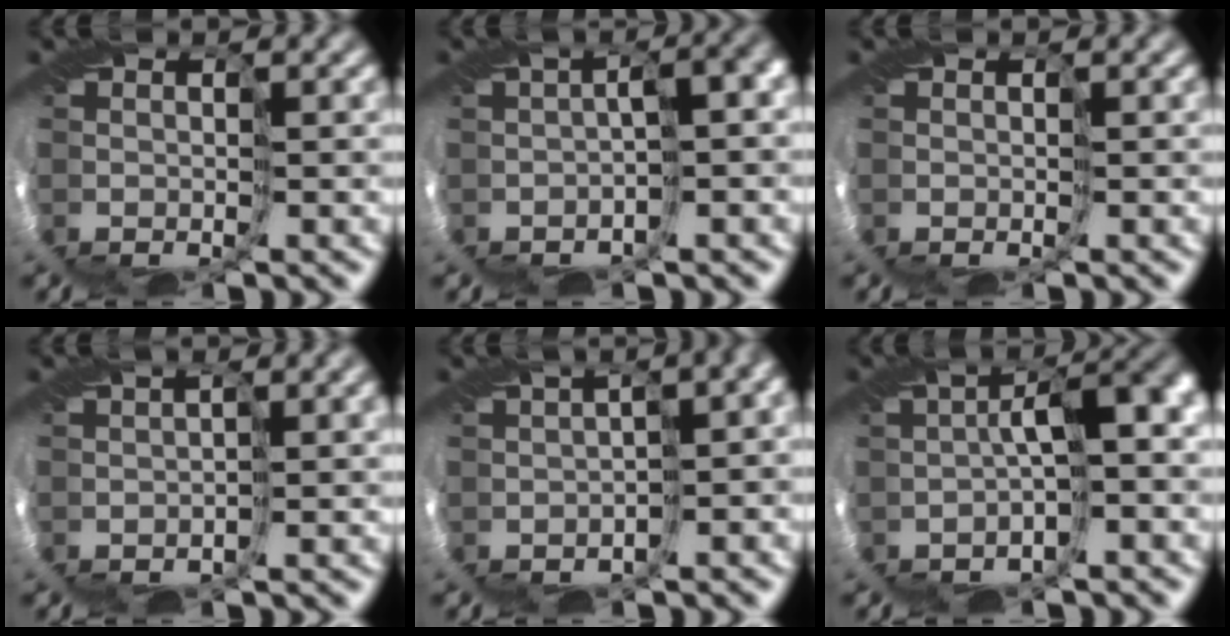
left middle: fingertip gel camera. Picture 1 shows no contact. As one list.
[{"total": 4.6, "force": [-1.6, 1.5, 4.0], "torque": [-0.047, 0.009, -0.017]}, {"total": 0.0}, {"total": 3.6, "force": [1.2, 1.7, 2.9], "torque": [-0.045, 0.015, 0.019]}, {"total": 10.2, "force": [-1.0, 4.7, 9.0], "torque": [-0.120, 0.029, 0.006]}, {"total": 4.6, "force": [-0.9, 0.7, 4.4], "torque": [-0.067, 0.018, -0.016]}]